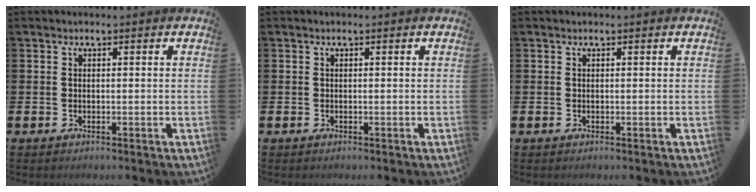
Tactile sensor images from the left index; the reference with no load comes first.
{"total": 0.0}
{"total": 0.0}